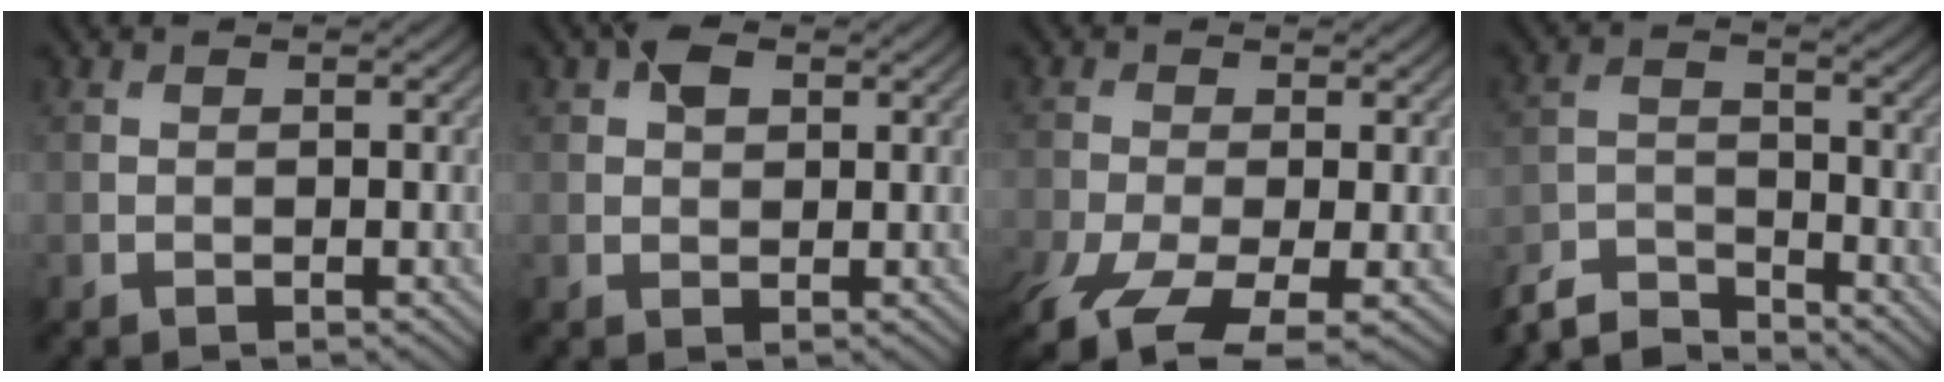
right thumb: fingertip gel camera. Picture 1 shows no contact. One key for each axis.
{"total": 2.7, "fx": 1.2, "fy": 1.6, "fz": 1.7, "tx": -0.031, "ty": 0.006, "tz": 0.018}
{"total": 8.6, "fx": -4.5, "fy": 3.8, "fz": 6.2, "tx": -0.144, "ty": -0.032, "tz": -0.076}
{"total": 6.8, "fx": -6.5, "fy": 1.3, "fz": 1.8, "tx": -0.042, "ty": -0.011, "tz": -0.132}